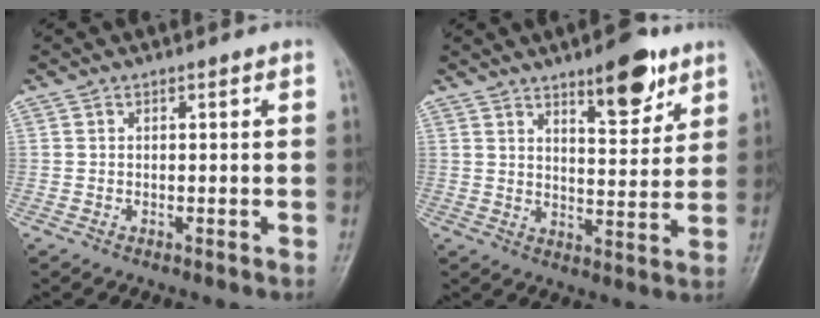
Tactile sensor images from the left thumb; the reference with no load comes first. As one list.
[{"total": 10.1, "force": [6.4, 3.6, 6.9], "torque": [-0.077, -0.039, 0.096]}]